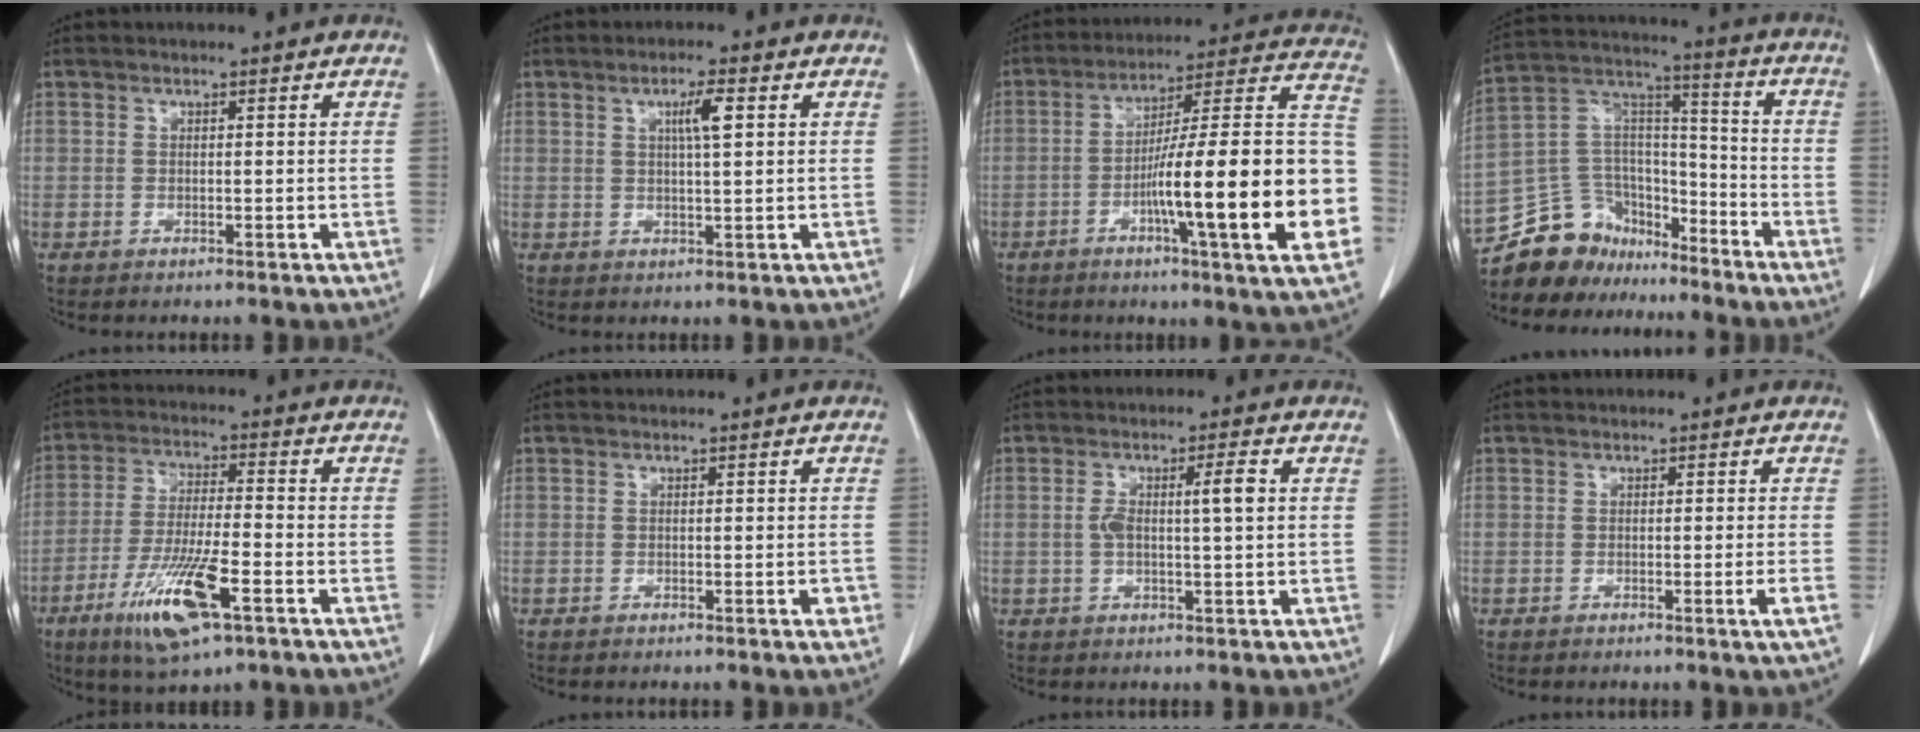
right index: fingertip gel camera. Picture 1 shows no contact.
{"total": 3.7, "force": [1.2, 0.1, 3.5], "torque": [-0.059, 0.001, 0.019]}
{"total": 25.2, "force": [-5.9, 0.7, 24.5], "torque": [-0.273, 0.009, -0.096]}
{"total": 14.6, "force": [-12.3, 7.4, 2.6], "torque": [-0.055, 0.076, -0.218]}
{"total": 12.3, "force": [-6.1, 2.1, 10.5], "torque": [-0.206, -0.023, -0.106]}
{"total": 1.1, "force": [-0.6, 0.0, 0.9], "torque": [-0.012, 0.001, -0.009]}
{"total": 4.8, "force": [0.5, 0.3, 4.8], "torque": [-0.089, 0.011, 0.011]}
{"total": 1.7, "force": [-0.7, -0.7, 1.4], "torque": [-0.019, -0.004, -0.013]}